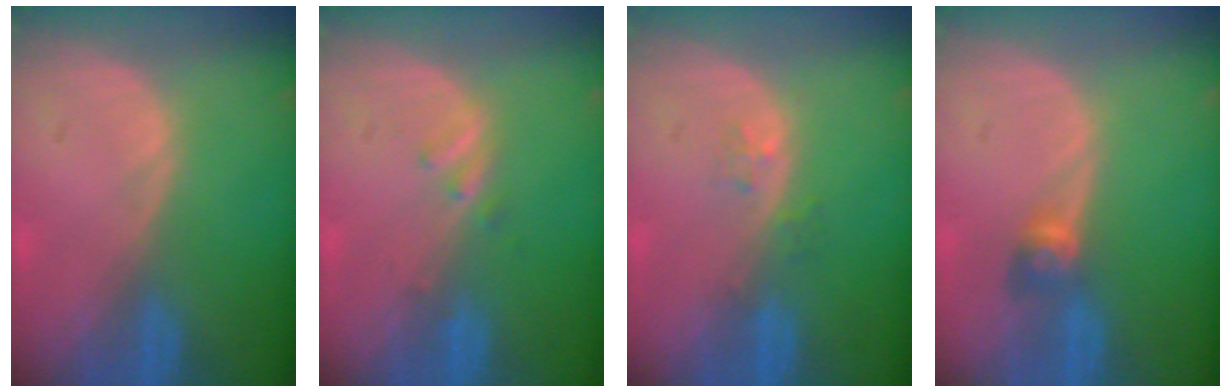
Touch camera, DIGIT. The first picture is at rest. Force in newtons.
{"total": 1.4, "press": 1.4, "slide": 0.2}
{"total": 1.6, "press": 1.6, "slide": 0.1}
{"total": 2.7, "press": 2.4, "slide": 1.2}